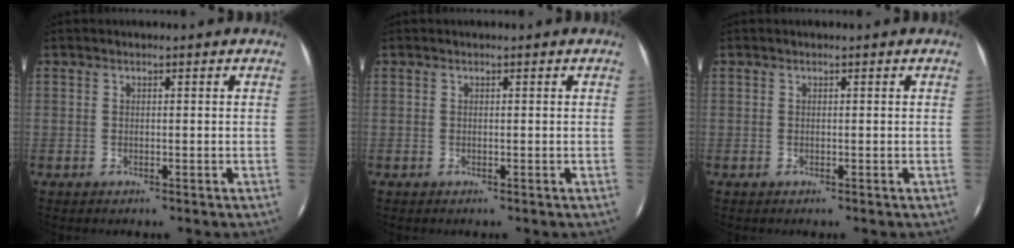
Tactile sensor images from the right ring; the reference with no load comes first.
{"total": 0.0}
{"total": 0.0}